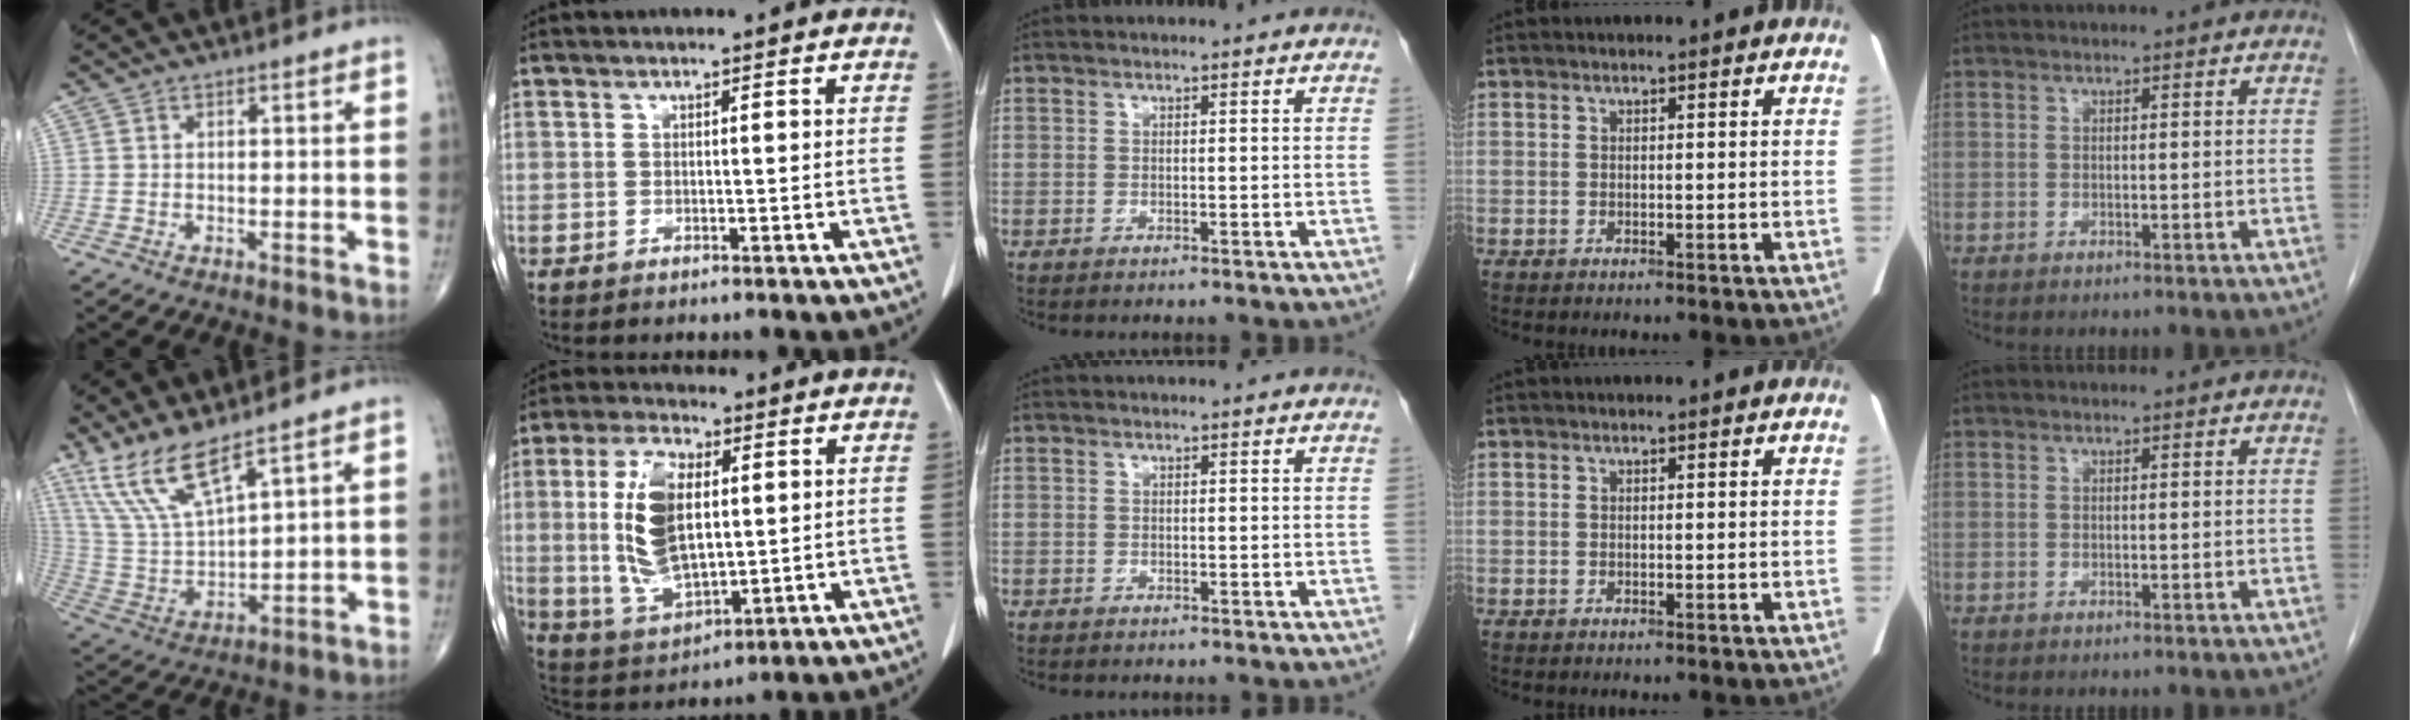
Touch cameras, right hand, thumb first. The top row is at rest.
{"thumb": {"total": 11.7, "force": [8.5, 2.6, 7.7], "torque": [-0.157, -0.044, 0.189]}, "index": {"total": 13.4, "force": [1.4, 5.9, 11.9], "torque": [-0.253, 0.004, 0.035]}, "middle": {"total": 0.6, "force": [-0.4, 0.4, 0.0], "torque": [-0.008, 0.002, -0.009]}}